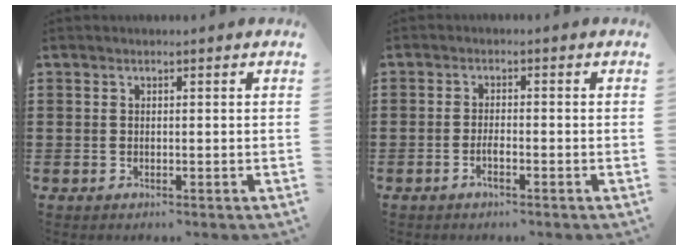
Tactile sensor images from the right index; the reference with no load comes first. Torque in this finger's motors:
{"motor_torque": [0.59, 0.58, 0.21, 0.06]}